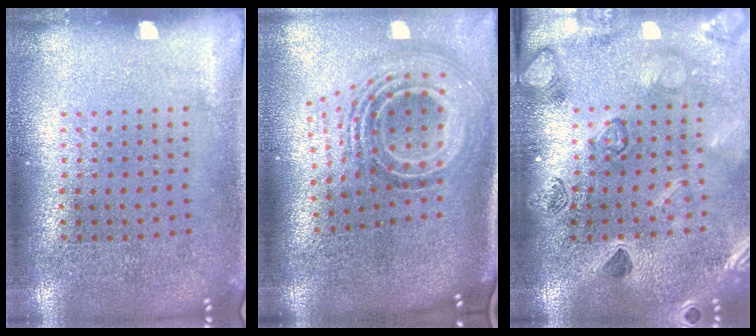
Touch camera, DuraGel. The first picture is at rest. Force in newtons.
{"total": 2.2, "press": 1.6, "slide": 1.6}
{"total": 2.3, "press": 2.3, "slide": 0.3}